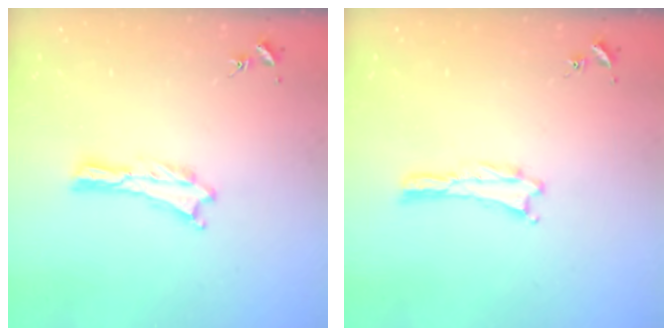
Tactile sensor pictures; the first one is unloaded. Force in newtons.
{"total": 0.0}